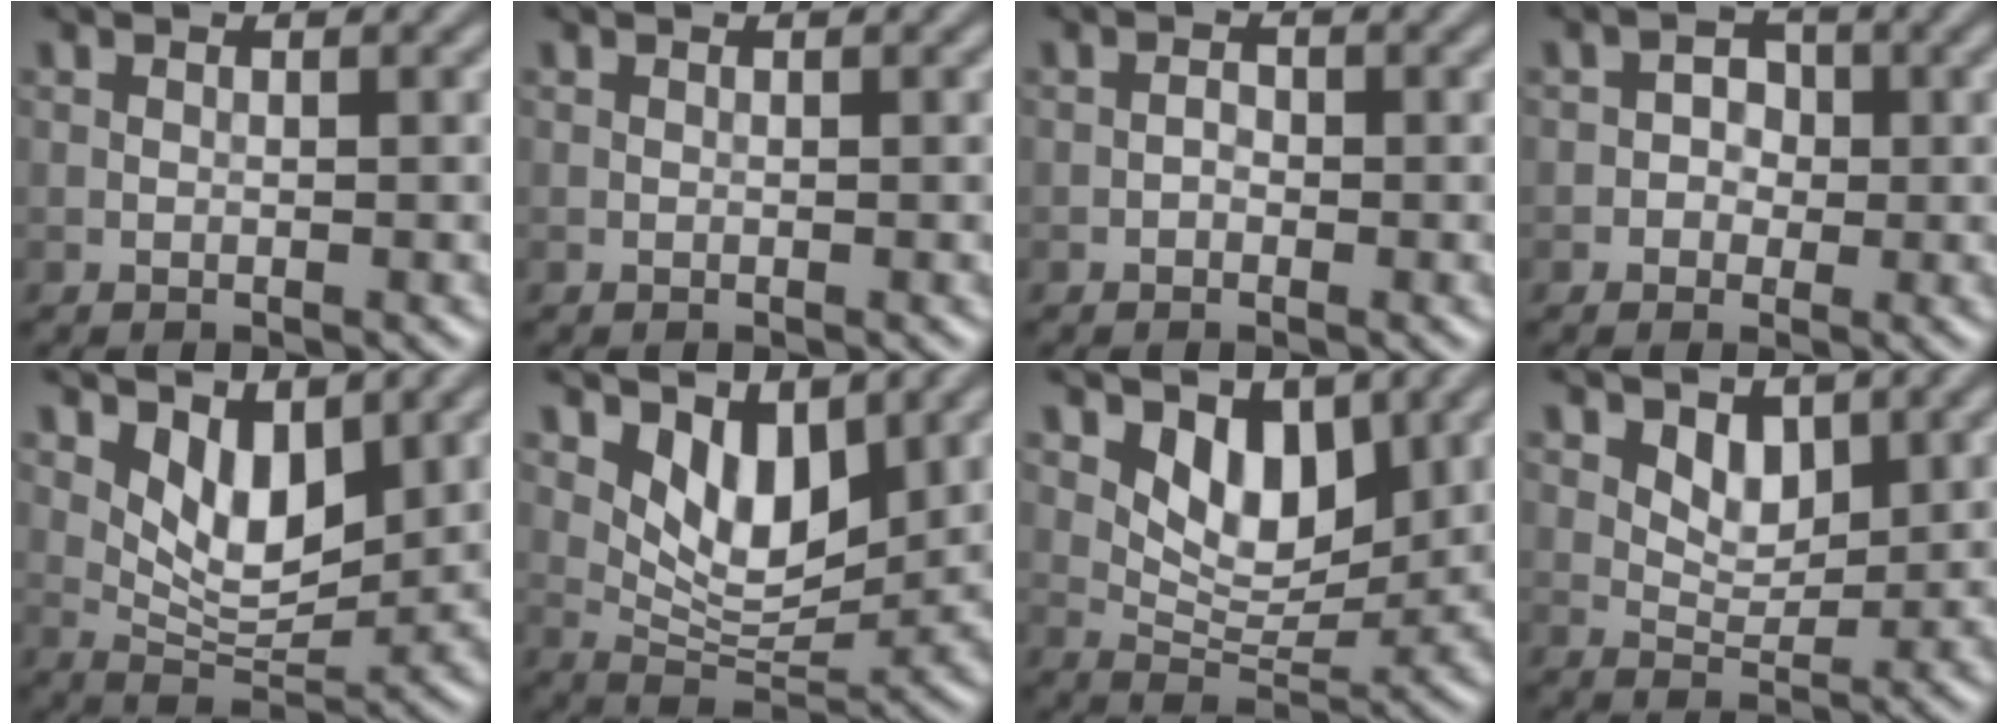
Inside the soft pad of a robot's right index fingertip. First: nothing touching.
{"total": 0.0}
{"total": 0.9, "force": [-0.4, 0.6, 0.5], "torque": [-0.007, 0.002, -0.009]}
{"total": 1.9, "force": [-0.3, 1.7, 0.7], "torque": [0.011, 0.002, -0.015]}
{"total": 4.7, "force": [2.1, 2.3, 3.4], "torque": [-0.064, -0.015, 0.041]}
{"total": 5.1, "force": [2.6, 2.6, 3.6], "torque": [-0.066, -0.019, 0.047]}
{"total": 4.8, "force": [2.3, 2.7, 3.2], "torque": [-0.058, -0.017, 0.039]}
{"total": 2.5, "force": [1.4, 1.4, 1.5], "torque": [-0.026, -0.010, 0.027]}